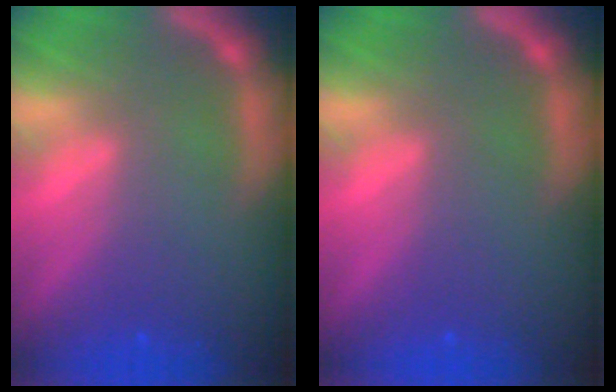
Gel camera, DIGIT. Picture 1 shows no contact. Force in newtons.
{"total": 0.0}